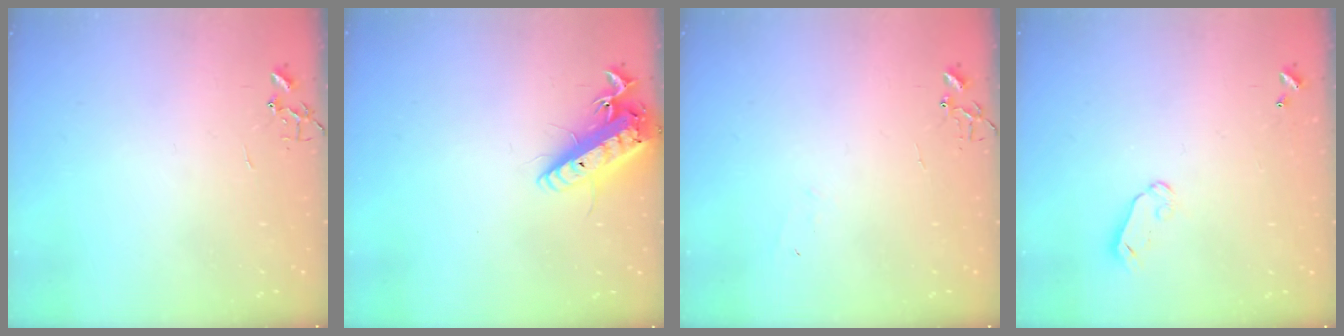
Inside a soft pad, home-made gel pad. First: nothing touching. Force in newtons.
{"total": 16.3, "press": 16.0, "slide": 3.0}
{"total": 4.3, "press": 4.2, "slide": 0.5}
{"total": 5.4, "press": 5.4, "slide": 0.5}